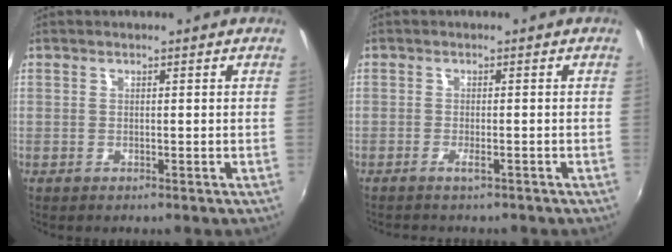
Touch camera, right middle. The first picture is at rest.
{"total": 1.5, "force": [-1.3, 0.1, 0.8], "torque": [-0.018, 0.003, -0.023]}